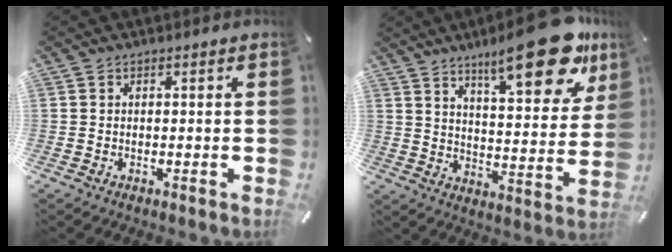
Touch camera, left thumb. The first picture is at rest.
{"total": 23.0, "force": [14.7, 7.7, 16.0], "torque": [-0.223, -0.094, 0.234]}